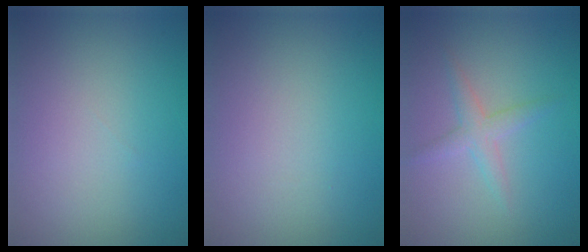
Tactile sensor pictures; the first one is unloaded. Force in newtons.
{"total": 0.0}
{"total": 2.0, "press": 2.0, "slide": 0.1}